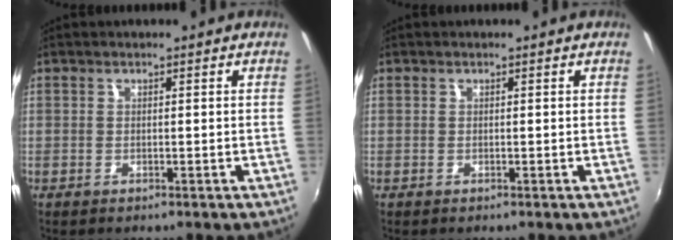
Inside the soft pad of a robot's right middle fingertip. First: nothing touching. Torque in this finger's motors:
{"motor_torque": [0.00, 0.00, 0.00, 0.00]}